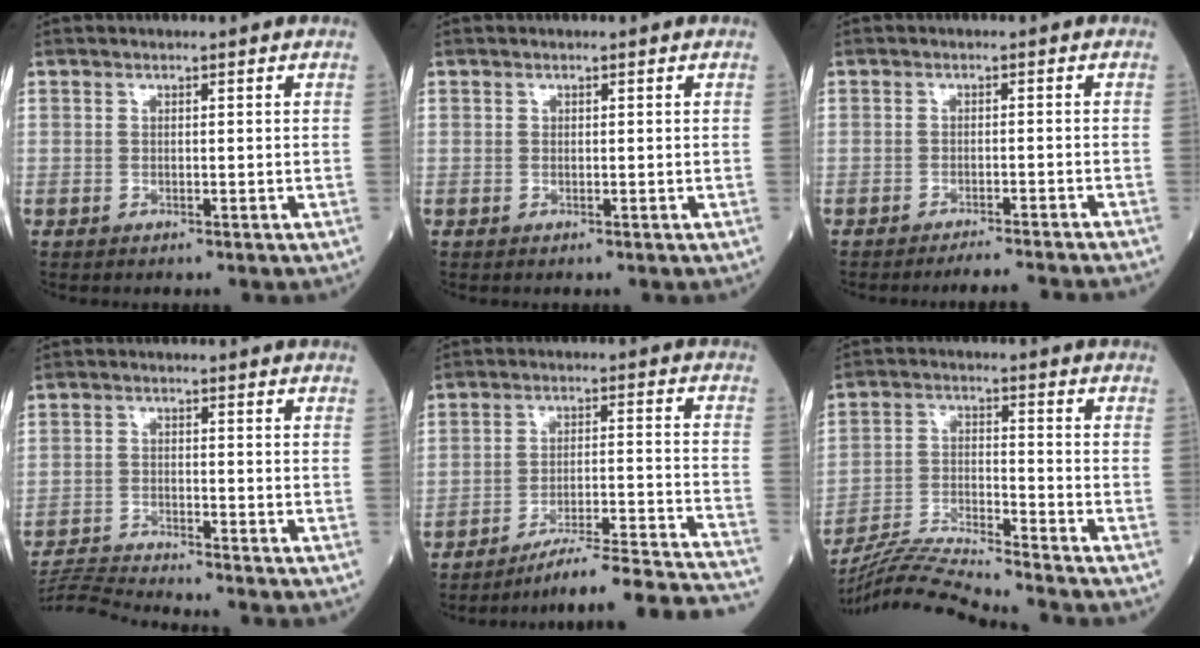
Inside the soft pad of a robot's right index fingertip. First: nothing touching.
{"total": 0.0}
{"total": 6.7, "force": [-6.3, -1.2, 2.1], "torque": [-0.008, -0.017, -0.084]}
{"total": 6.7, "force": [-6.2, -2.4, 0.4], "torque": [-0.010, -0.011, -0.115]}
{"total": 21.2, "force": [-19.9, -2.0, 6.8], "torque": [-0.046, -0.008, -0.275]}
{"total": 11.4, "force": [-10.8, -2.4, 2.8], "torque": [-0.049, -0.007, -0.197]}